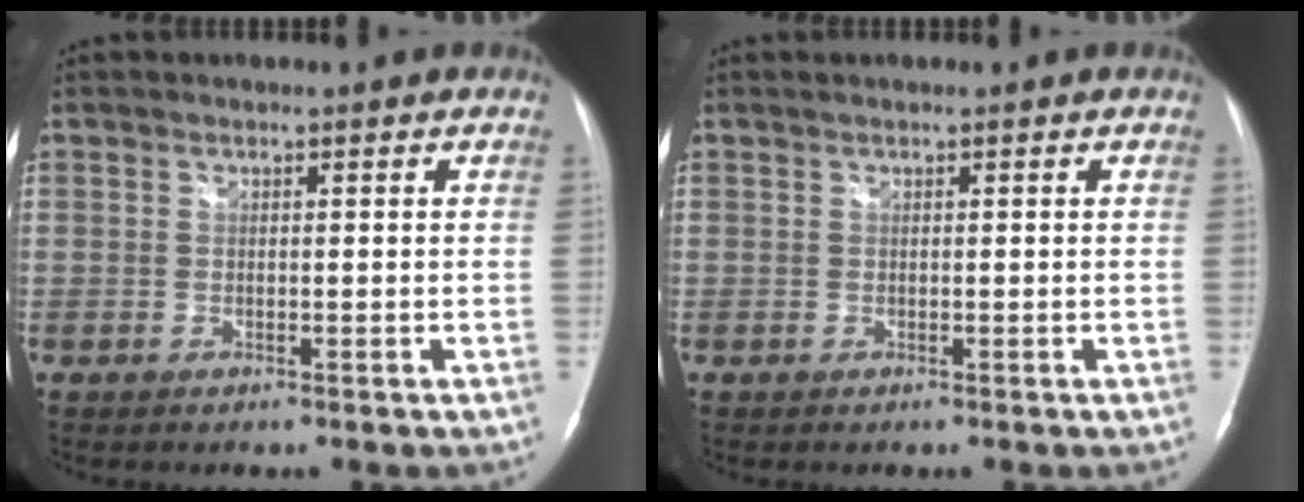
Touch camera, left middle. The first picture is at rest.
{"total": 0.0}